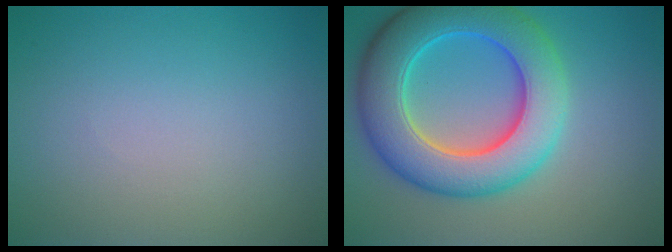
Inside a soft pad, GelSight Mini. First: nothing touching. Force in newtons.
{"total": 10.0, "press": 10.0, "slide": 0.5}